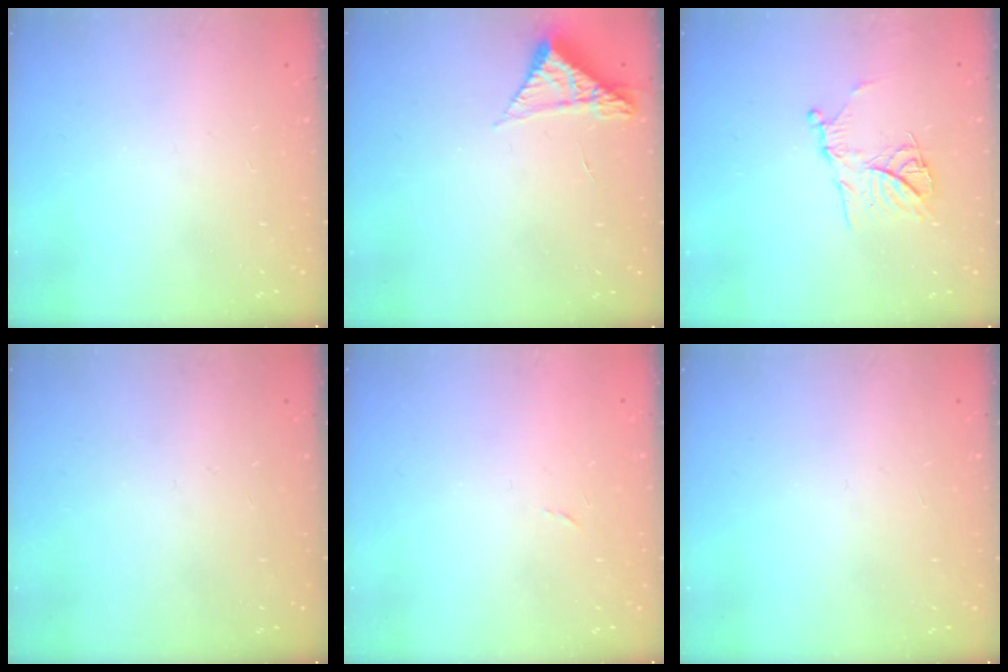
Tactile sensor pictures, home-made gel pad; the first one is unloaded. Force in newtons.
{"total": 4.9, "press": 4.9, "slide": 0.4}
{"total": 12.7, "press": 12.6, "slide": 1.4}
{"total": 0.0}
{"total": 2.4, "press": 2.4, "slide": 0.4}
{"total": 0.0}